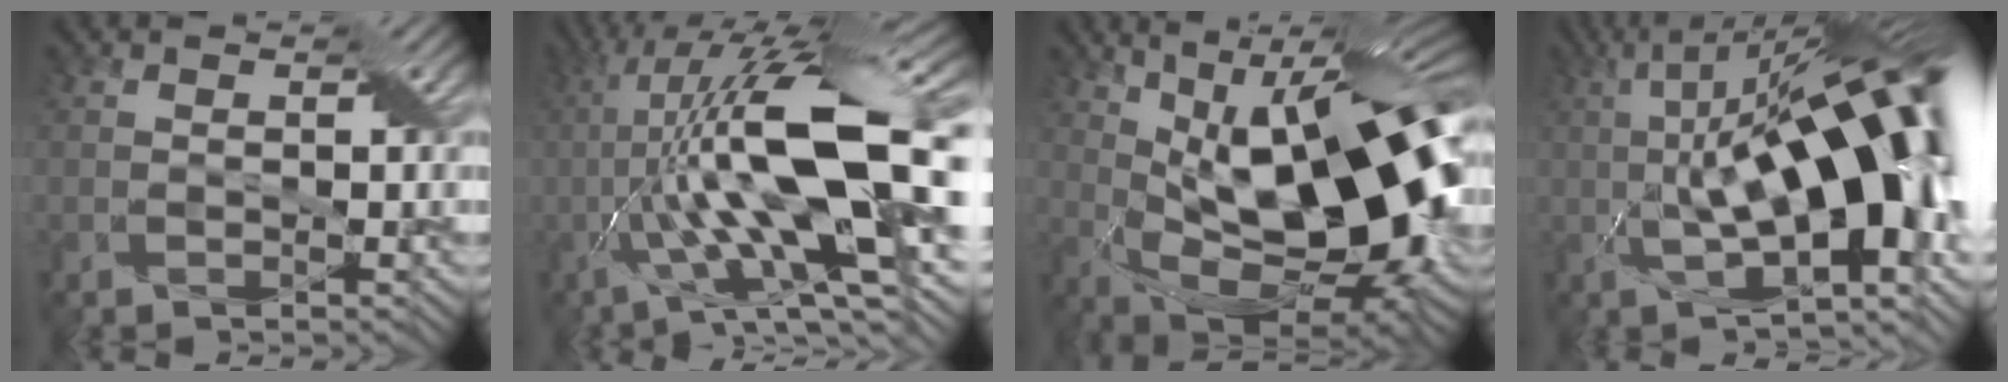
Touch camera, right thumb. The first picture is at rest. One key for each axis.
{"total": 19.0, "fx": -1.0, "fy": 5.6, "fz": 18.1, "tx": -0.322, "ty": 0.025, "tz": -0.023}
{"total": 19.6, "fx": 2.9, "fy": 9.4, "fz": 16.9, "tx": -0.251, "ty": 0.019, "tz": 0.037}
{"total": 19.8, "fx": 1.2, "fy": 7.5, "fz": 18.3, "tx": -0.265, "ty": 0.025, "tz": 0.006}